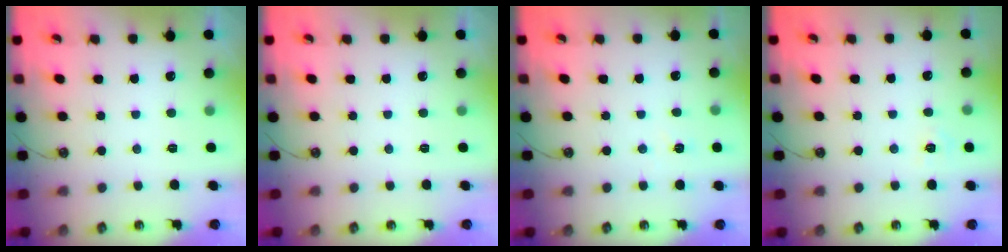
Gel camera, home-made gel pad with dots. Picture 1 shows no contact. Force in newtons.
{"total": 0.0}
{"total": 3.0, "press": 3.0, "slide": 0.4}
{"total": 6.5, "press": 6.5, "slide": 0.8}